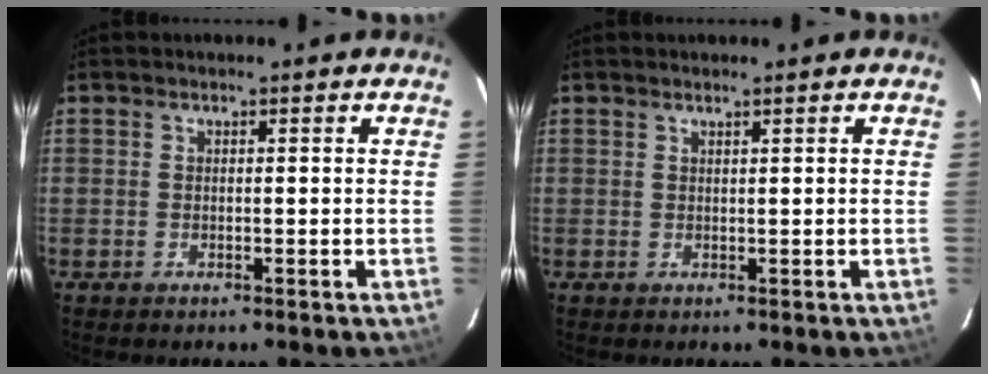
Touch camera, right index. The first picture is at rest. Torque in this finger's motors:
{"motor_torque": [-0.03, 0.13, -0.07, 0.00]}